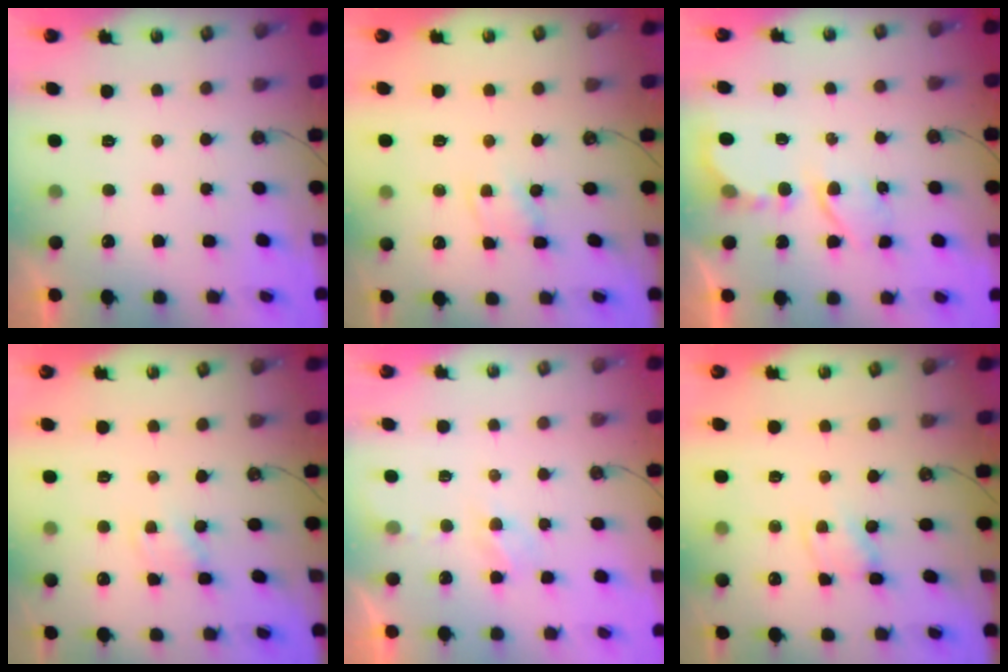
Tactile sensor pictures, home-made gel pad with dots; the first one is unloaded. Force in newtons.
{"total": 1.9, "press": 1.9, "slide": 0.2}
{"total": 5.7, "press": 5.7, "slide": 0.5}
{"total": 1.4, "press": 1.4, "slide": 0.2}
{"total": 3.3, "press": 3.3, "slide": 0.5}
{"total": 1.4, "press": 1.4, "slide": 0.2}